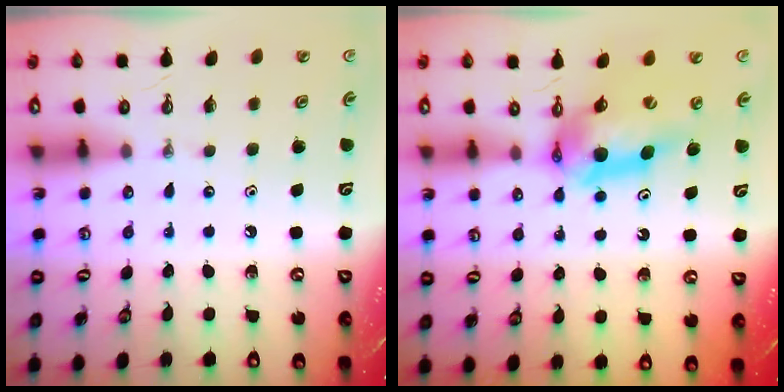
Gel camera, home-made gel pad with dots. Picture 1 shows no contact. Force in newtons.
{"total": 12.0, "press": 11.9, "slide": 1.2}